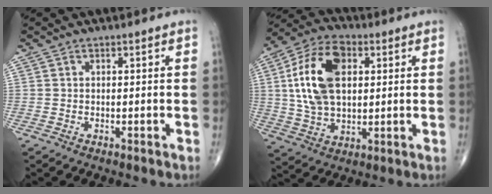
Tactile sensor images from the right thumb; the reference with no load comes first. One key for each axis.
{"total": 16.6, "fx": 3.3, "fy": 9.9, "fz": 12.9, "tx": -0.237, "ty": 0.010, "tz": 0.059}